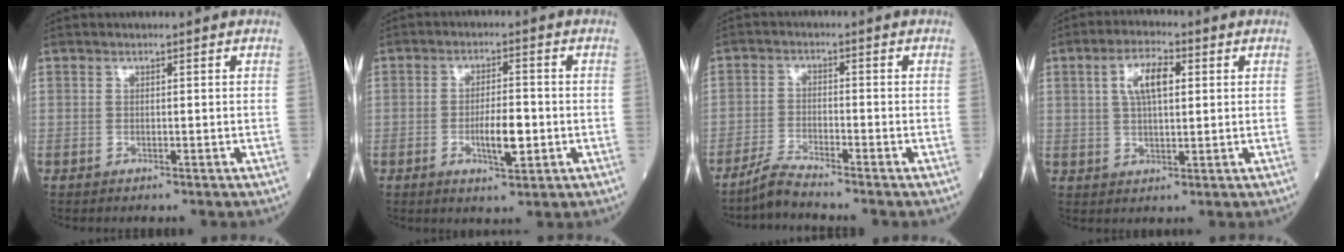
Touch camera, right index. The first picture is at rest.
{"total": 5.6, "force": [-1.3, 1.4, 5.3], "torque": [-0.093, -0.002, -0.018]}
{"total": 3.6, "force": [-3.4, -0.8, 1.0], "torque": [-0.029, -0.019, -0.071]}
{"total": 6.5, "force": [1.9, 2.3, 5.7], "torque": [-0.111, 0.012, 0.037]}